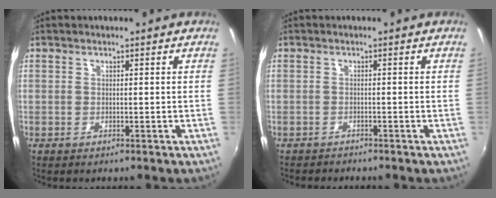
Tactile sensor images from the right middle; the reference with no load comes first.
{"total": 1.7, "force": [-1.7, 0.4, 0.1], "torque": [-0.010, -0.004, -0.027]}